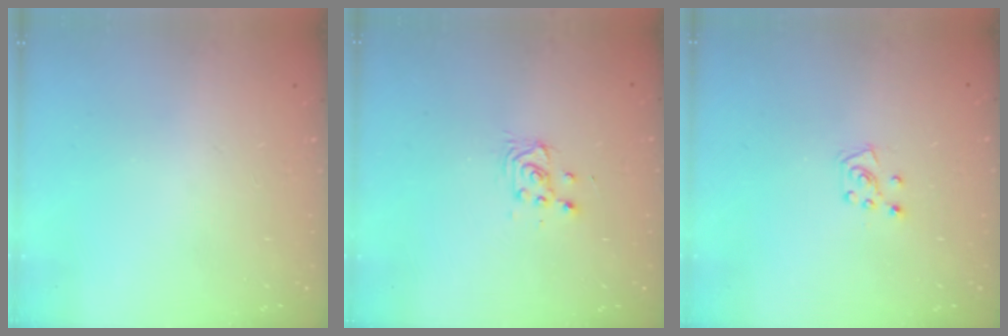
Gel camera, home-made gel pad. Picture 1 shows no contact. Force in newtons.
{"total": 3.1, "press": 3.1, "slide": 0.2}
{"total": 6.2, "press": 6.1, "slide": 0.6}